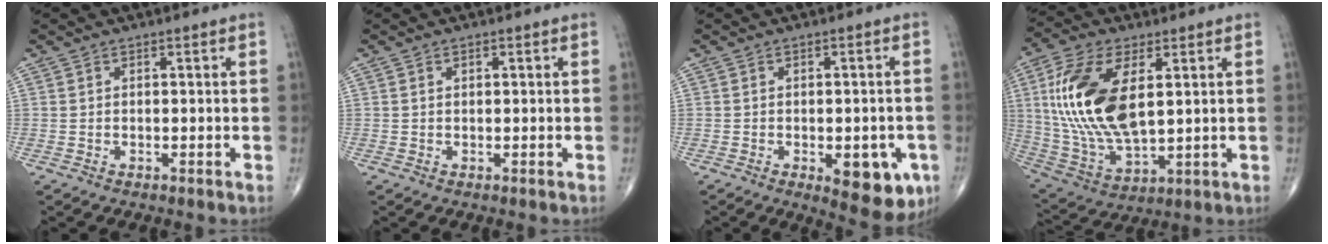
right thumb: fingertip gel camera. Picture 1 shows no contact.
{"total": 0.6, "force": [0.2, 0.4, 0.4], "torque": [-0.007, -0.001, 0.004]}
{"total": 10.8, "force": [-3.9, 4.7, 8.9], "torque": [-0.087, 0.001, -0.039]}
{"total": 19.5, "force": [4.1, 9.7, 16.5], "torque": [-0.340, -0.019, 0.082]}